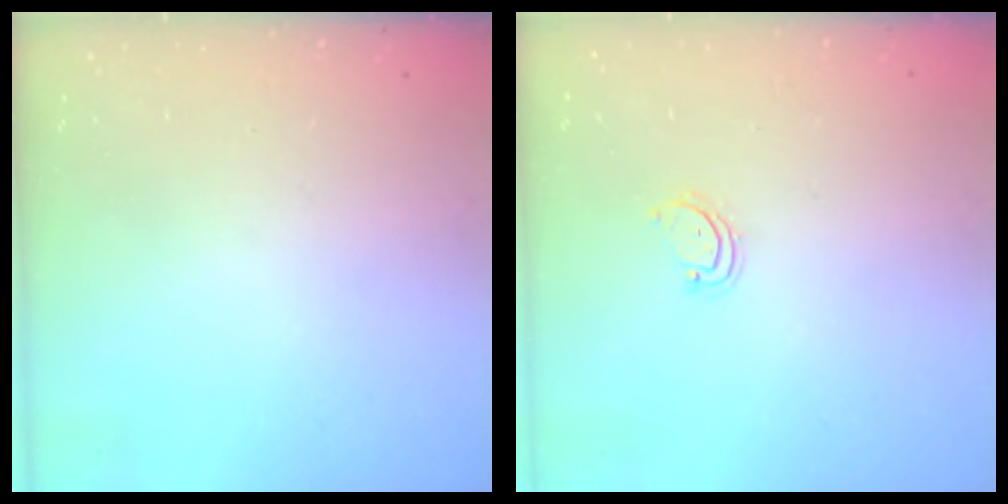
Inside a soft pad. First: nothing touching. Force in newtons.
{"total": 2.8, "press": 2.8, "slide": 0.3}